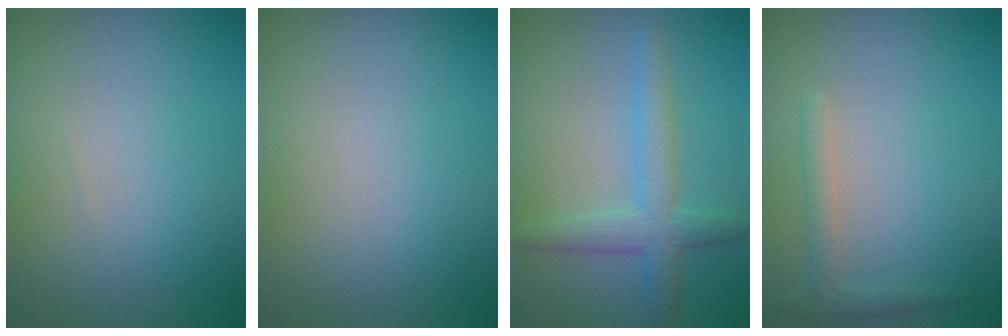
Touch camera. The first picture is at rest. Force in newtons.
{"total": 0.0}
{"total": 3.5, "press": 3.5, "slide": 0.1}
{"total": 1.5, "press": 1.5, "slide": 0.1}